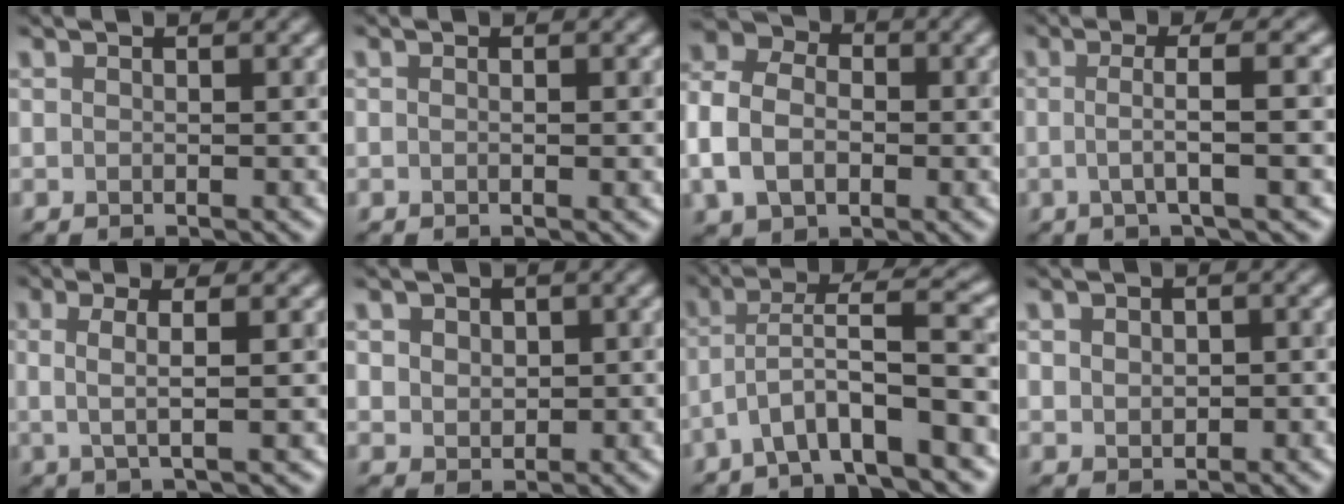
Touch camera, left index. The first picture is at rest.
{"total": 0.6, "force": [-0.1, 0.2, 0.6], "torque": [-0.001, -0.010, -0.010]}
{"total": 6.7, "force": [-1.4, 5.2, 3.9], "torque": [-0.107, 0.002, -0.028]}
{"total": 3.5, "force": [-0.4, 0.6, 3.4], "torque": [-0.048, 0.003, -0.007]}
{"total": 2.9, "force": [0.1, 0.7, 2.8], "torque": [-0.052, 0.003, 0.007]}
{"total": 2.7, "force": [0.9, 2.3, 1.1], "torque": [-0.022, 0.011, 0.019]}
{"total": 6.6, "force": [-3.1, 1.0, 5.8], "torque": [-0.095, 0.020, -0.052]}
{"total": 2.3, "force": [0.2, 1.9, 1.3], "torque": [-0.014, 0.015, 0.007]}